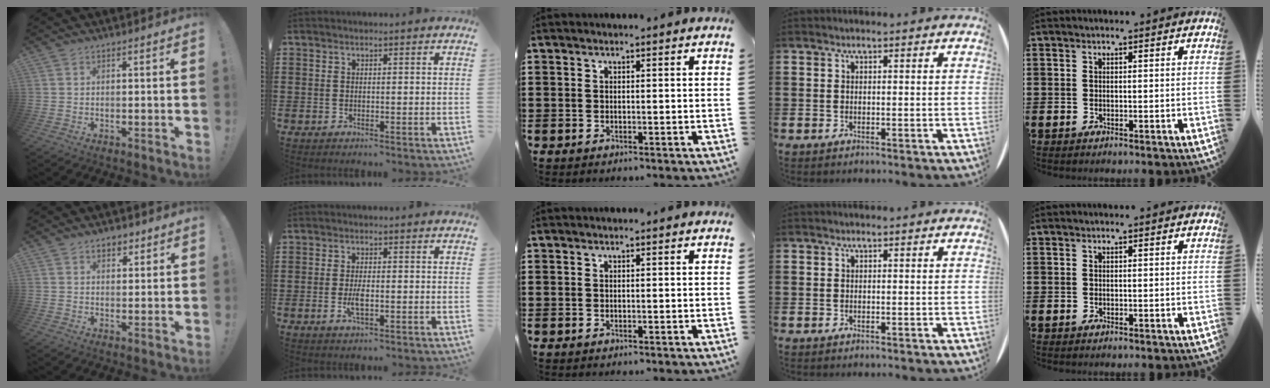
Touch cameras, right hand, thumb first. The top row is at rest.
{"thumb": {"total": 4.1, "force": [2.3, 2.8, 1.9], "torque": [-0.014, -0.006, 0.039]}, "index": {"total": 3.1, "force": [-0.7, 0.9, 2.9], "torque": [-0.059, -0.005, -0.013]}}